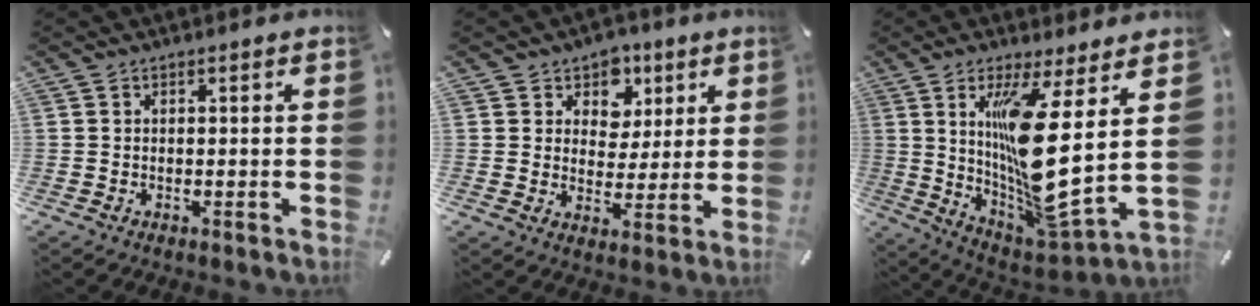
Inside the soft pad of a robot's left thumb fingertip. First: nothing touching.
{"total": 7.7, "force": [3.4, 6.8, 1.5], "torque": [-0.015, -0.029, 0.056]}
{"total": 18.3, "force": [5.2, 3.5, 17.2], "torque": [-0.322, -0.065, 0.076]}